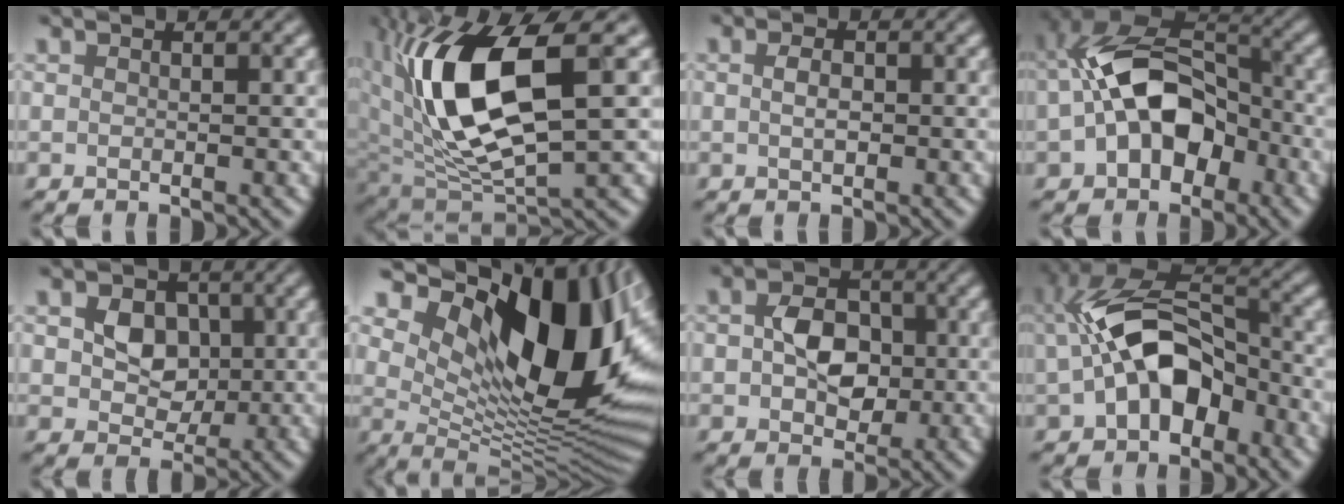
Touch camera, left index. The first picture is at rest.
{"total": 11.3, "force": [2.1, 5.1, 9.9], "torque": [-0.205, -0.010, 0.048]}
{"total": 0.9, "force": [-0.4, 0.5, 0.7], "torque": [-0.027, -0.003, -0.001]}
{"total": 9.8, "force": [-2.0, 6.3, 7.3], "torque": [-0.135, 0.014, -0.044]}
{"total": 3.1, "force": [0.2, 2.7, 1.6], "torque": [-0.038, -0.006, 0.002]}
{"total": 16.7, "force": [5.9, 8.4, 13.1], "torque": [-0.181, -0.008, 0.112]}
{"total": 4.1, "force": [-0.5, 3.1, 2.6], "torque": [-0.055, -0.004, -0.007]}
{"total": 9.1, "force": [-1.5, 5.5, 7.0], "torque": [-0.138, 0.014, -0.029]}